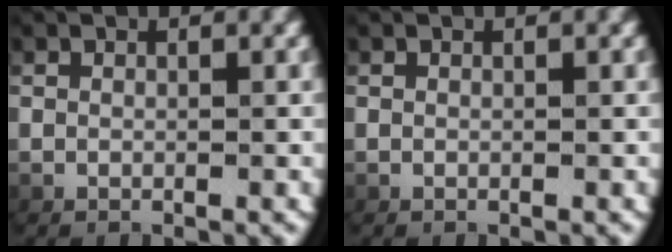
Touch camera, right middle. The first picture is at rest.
{"total": 0.0}